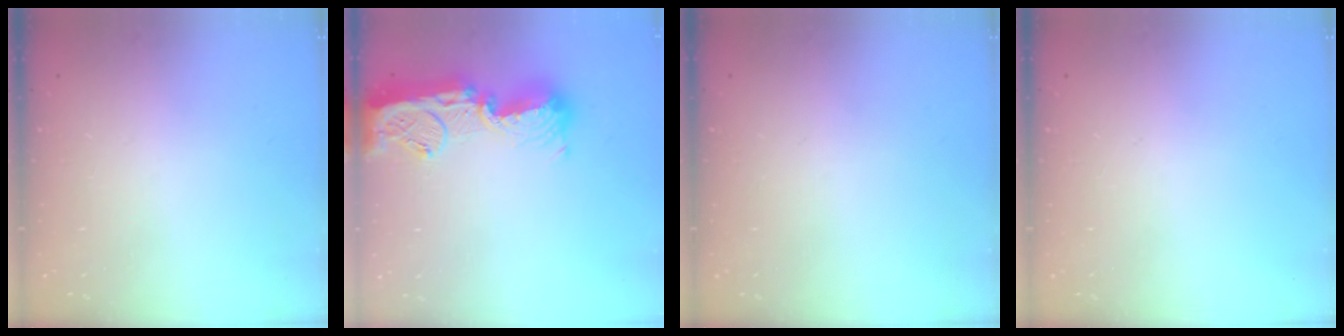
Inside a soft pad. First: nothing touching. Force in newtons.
{"total": 16.6, "press": 16.6, "slide": 1.4}
{"total": 0.0}
{"total": 0.0}